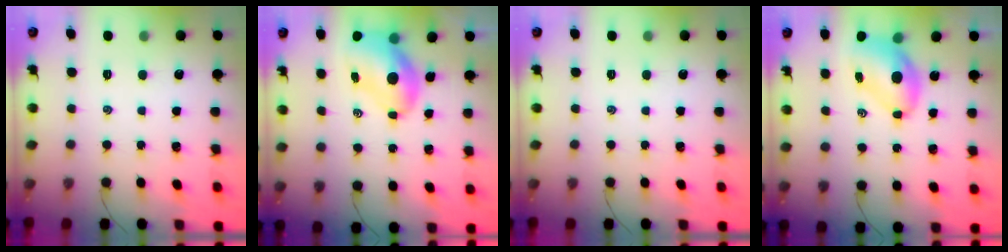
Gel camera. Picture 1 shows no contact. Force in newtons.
{"total": 7.8, "press": 7.5, "slide": 2.3}
{"total": 0.0}
{"total": 7.9, "press": 7.7, "slide": 1.7}